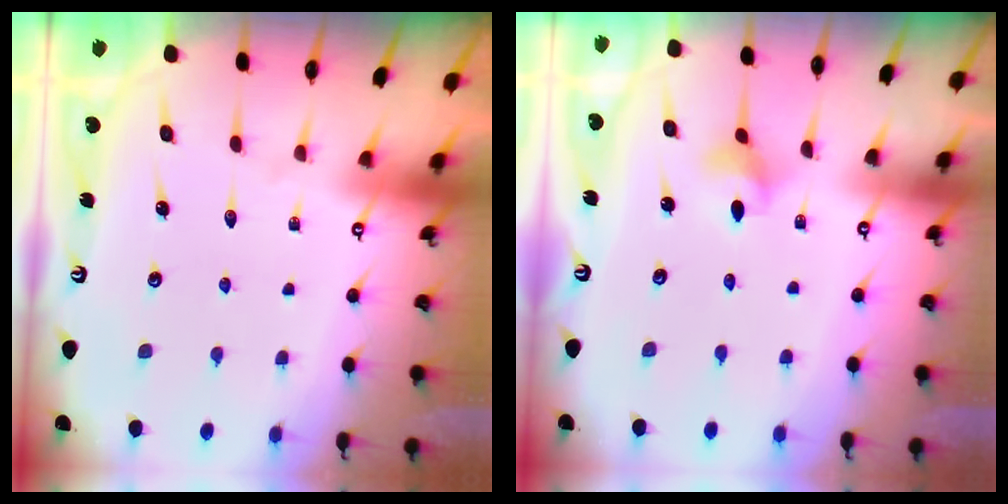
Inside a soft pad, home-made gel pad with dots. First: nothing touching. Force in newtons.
{"total": 3.1, "press": 3.1, "slide": 0.4}